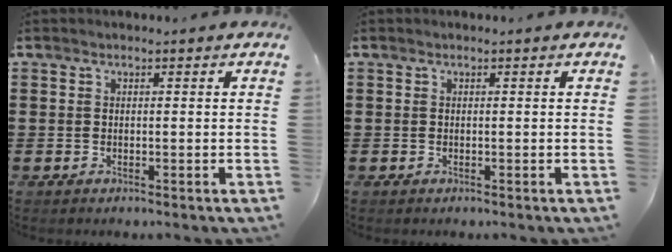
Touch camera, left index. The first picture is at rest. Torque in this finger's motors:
{"motor_torque": [0.00, 0.00, 0.00, 0.00]}